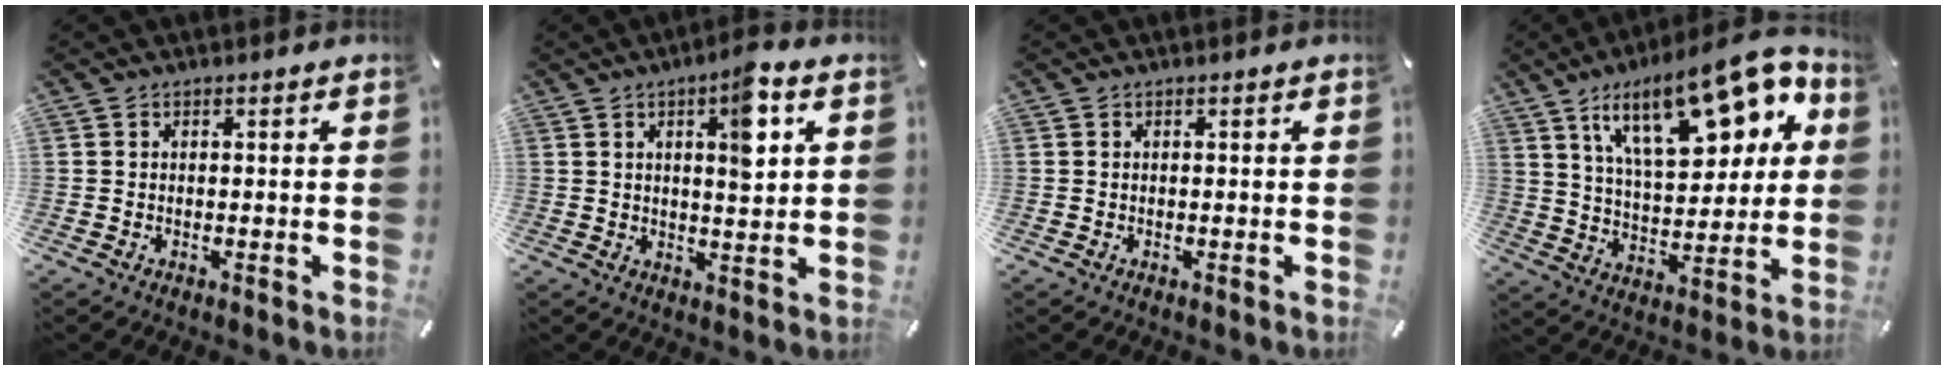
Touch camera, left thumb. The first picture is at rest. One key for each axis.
{"total": 8.5, "fx": 3.5, "fy": 2.5, "fz": 7.4, "tx": -0.099, "ty": -0.018, "tz": 0.049}
{"total": 0.0}
{"total": 22.8, "fx": 12.9, "fy": 9.8, "fz": 16.1, "tx": -0.260, "ty": -0.058, "tz": 0.215}